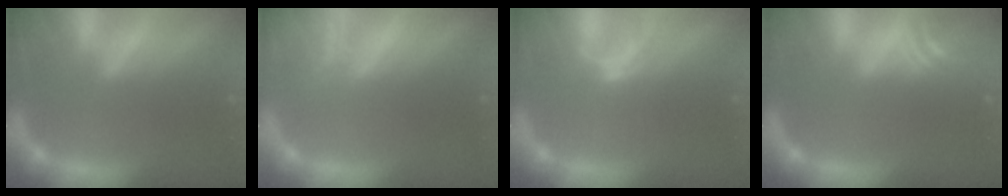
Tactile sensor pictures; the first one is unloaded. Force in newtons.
{"total": 2.0}
{"total": 1.0}
{"total": 4.0}